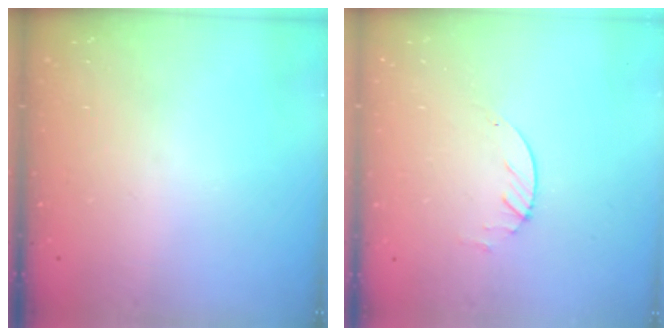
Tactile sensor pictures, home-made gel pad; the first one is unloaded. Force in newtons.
{"total": 1.9, "press": 1.9, "slide": 0.3}